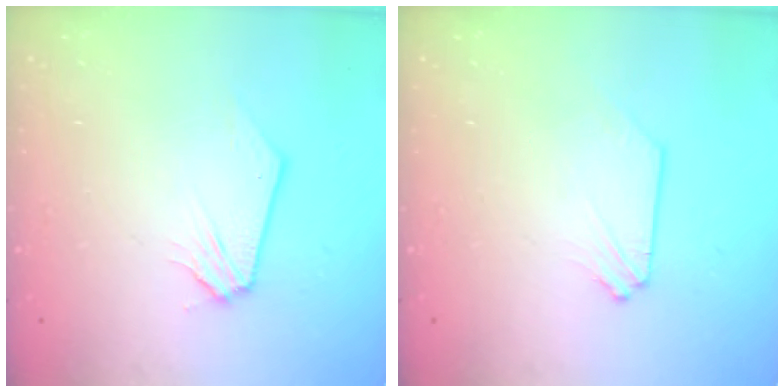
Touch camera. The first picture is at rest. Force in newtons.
{"total": 0.0}